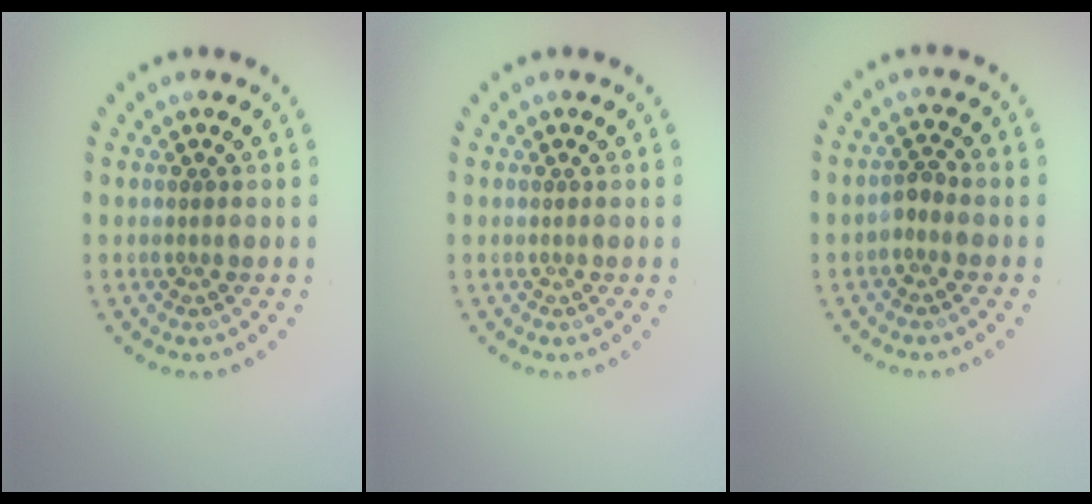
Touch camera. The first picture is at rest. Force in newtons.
{"total": 0.0}
{"total": 1.2, "press": 1.0, "slide": 0.6}